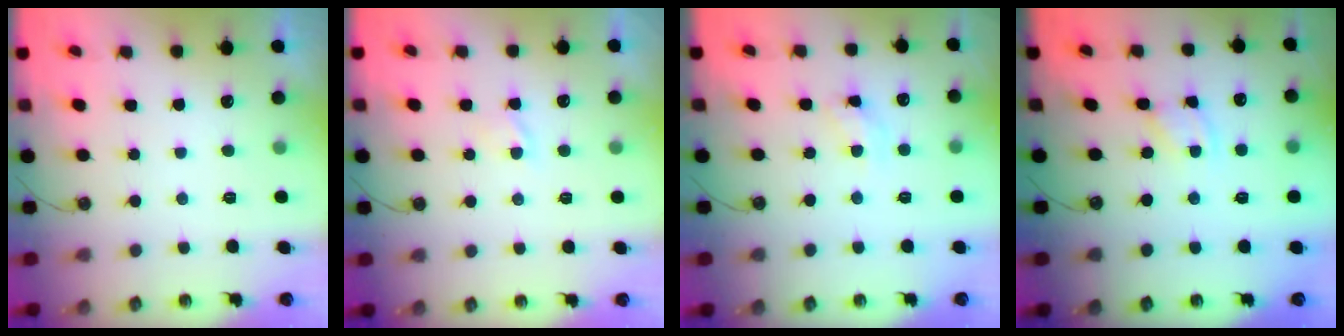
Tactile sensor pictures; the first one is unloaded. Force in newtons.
{"total": 1.4, "press": 1.4, "slide": 0.2}
{"total": 7.8, "press": 7.8, "slide": 0.6}
{"total": 2.1, "press": 2.1, "slide": 0.3}